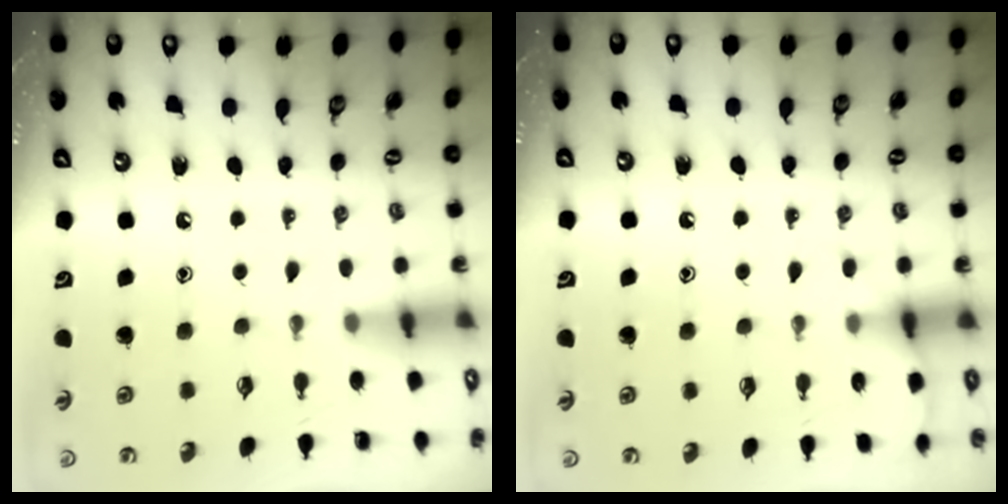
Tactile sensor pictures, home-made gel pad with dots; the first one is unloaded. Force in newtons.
{"total": 6.6, "press": 6.6, "slide": 0.7}